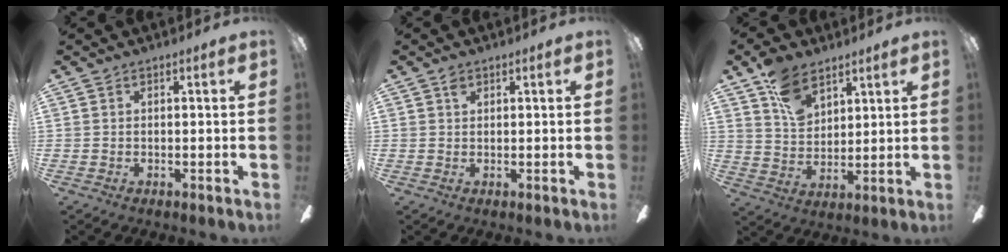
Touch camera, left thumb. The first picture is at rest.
{"total": 1.6, "force": [1.1, 1.0, 0.7], "torque": [-0.016, 0.001, 0.020]}
{"total": 11.0, "force": [7.2, 6.6, 5.0], "torque": [-0.090, -0.025, 0.139]}